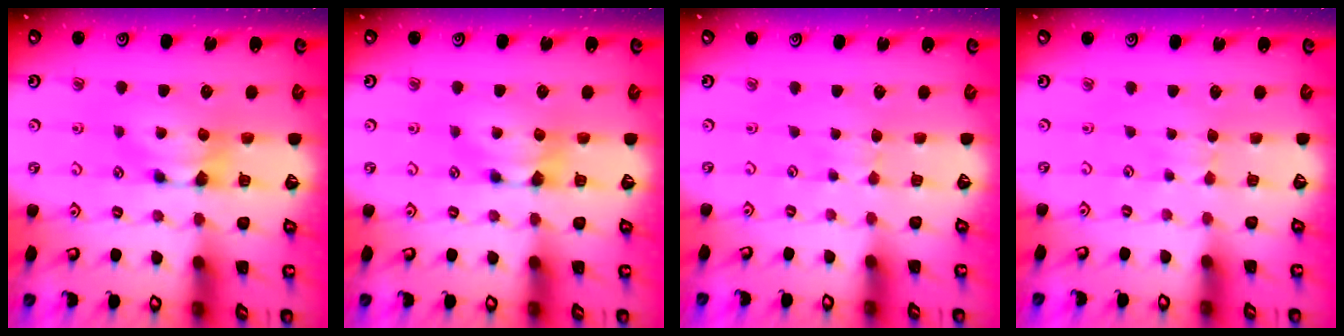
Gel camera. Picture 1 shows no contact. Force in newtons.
{"total": 0.0}
{"total": 2.7, "press": 2.7, "slide": 0.4}
{"total": 2.7, "press": 2.7, "slide": 0.4}